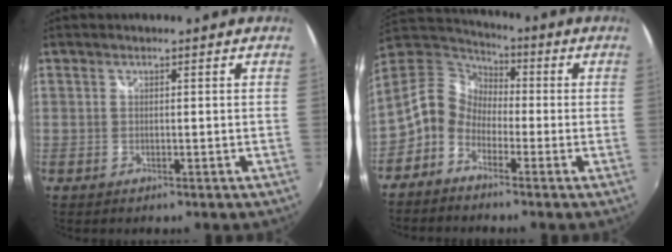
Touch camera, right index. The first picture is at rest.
{"total": 9.7, "force": [-3.2, 7.8, 4.8], "torque": [-0.104, 0.026, -0.085]}